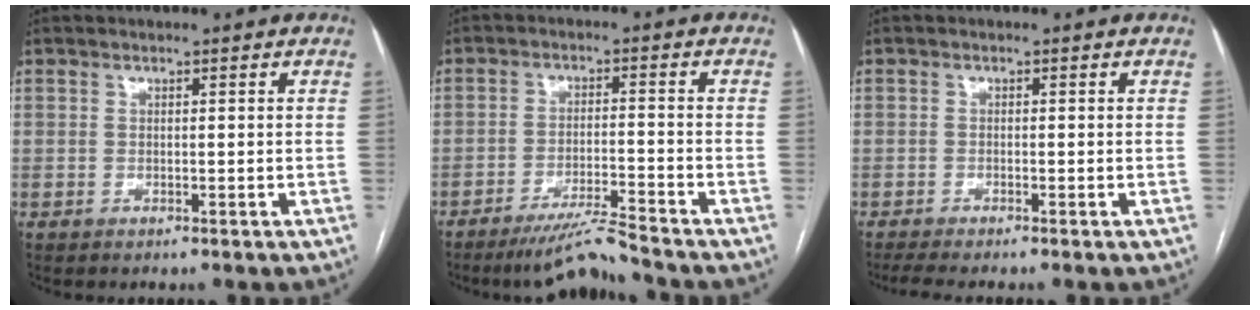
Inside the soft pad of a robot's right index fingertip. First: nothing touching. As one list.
[{"total": 6.2, "force": [-5.6, -1.2, 2.3], "torque": [-0.038, -0.017, -0.100]}, {"total": 2.0, "force": [-1.8, 0.0, 1.0], "torque": [-0.022, -0.006, -0.036]}]